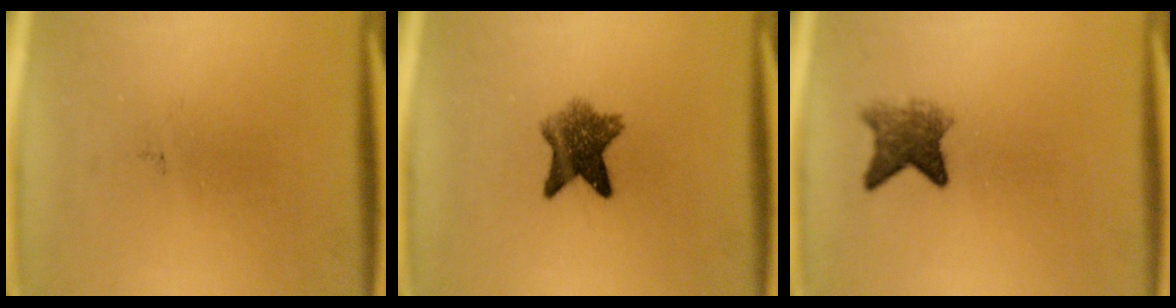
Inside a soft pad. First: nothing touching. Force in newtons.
{"total": 6.8}
{"total": 4.4}